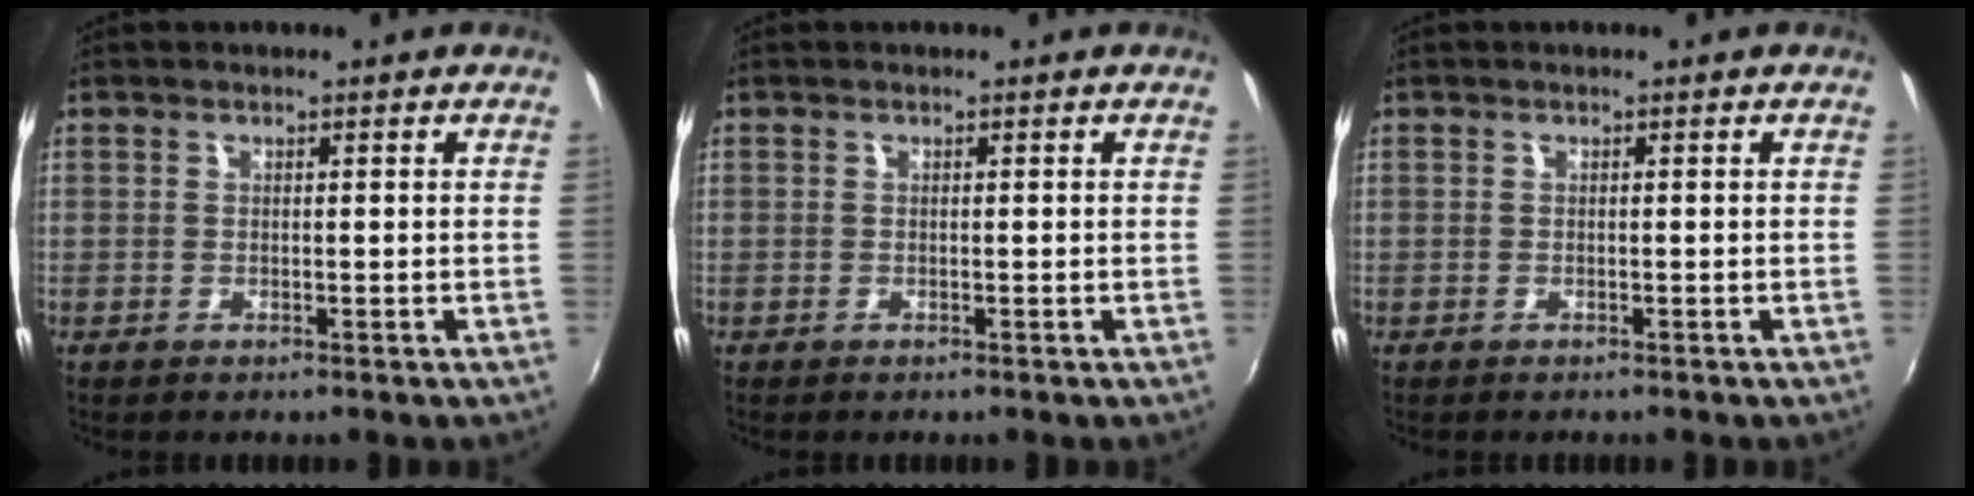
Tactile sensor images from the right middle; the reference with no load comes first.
{"total": 0.0}
{"total": 0.0}